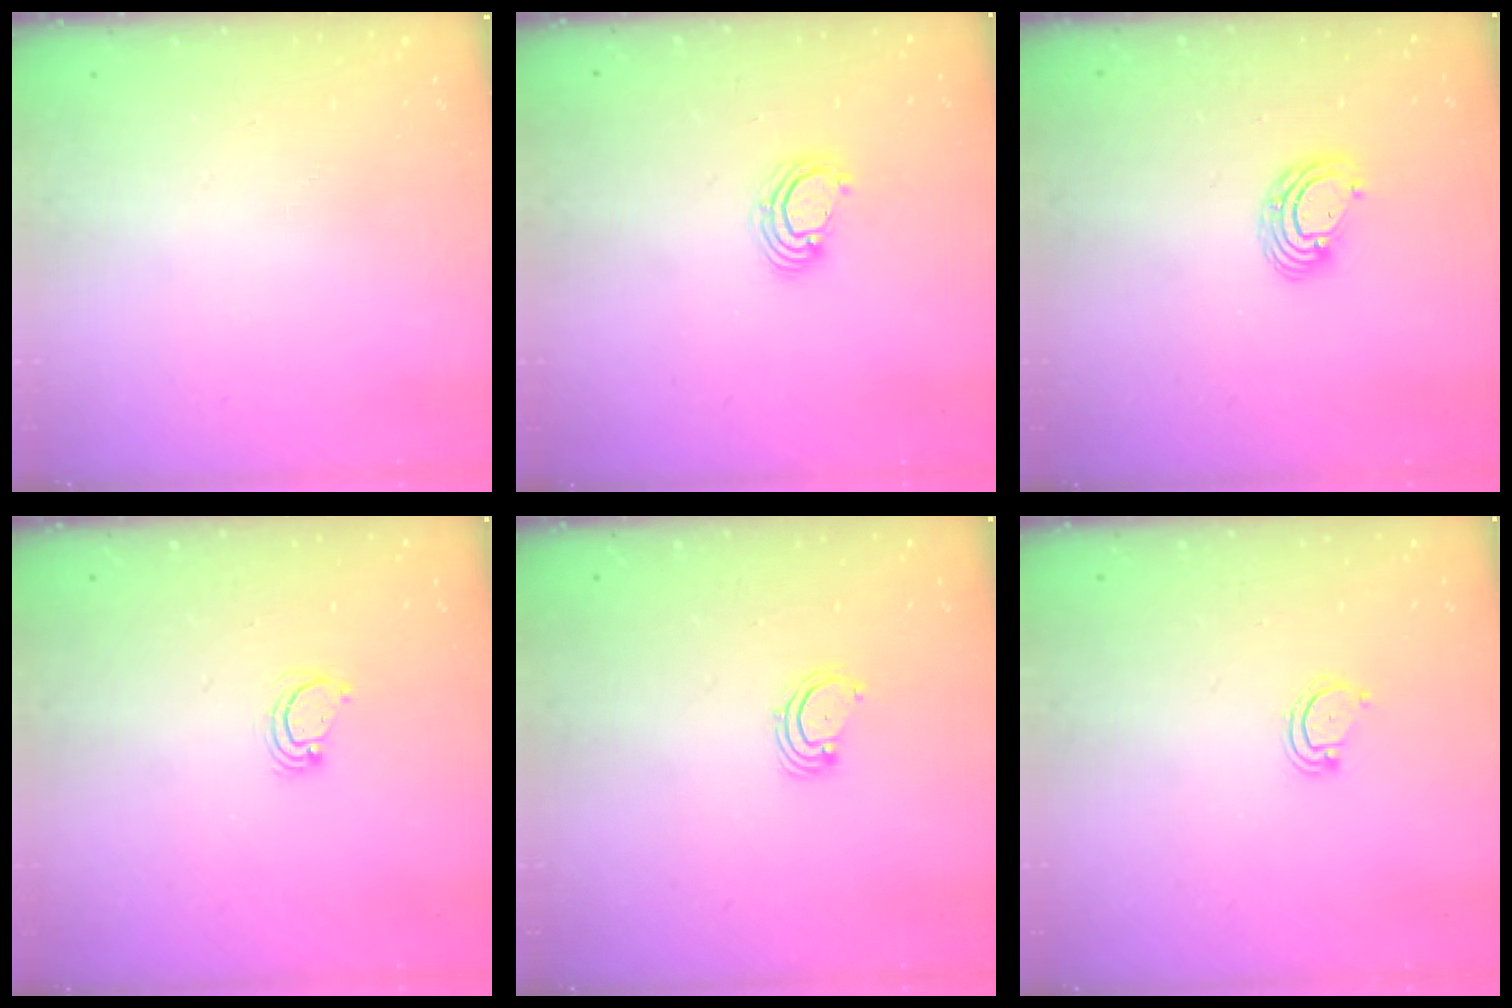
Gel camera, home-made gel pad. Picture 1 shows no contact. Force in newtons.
{"total": 3.5, "press": 3.5, "slide": 0.3}
{"total": 5.8, "press": 5.8, "slide": 0.4}
{"total": 3.2, "press": 3.2, "slide": 0.3}
{"total": 2.6, "press": 2.6, "slide": 0.3}
{"total": 2.5, "press": 2.5, "slide": 0.2}